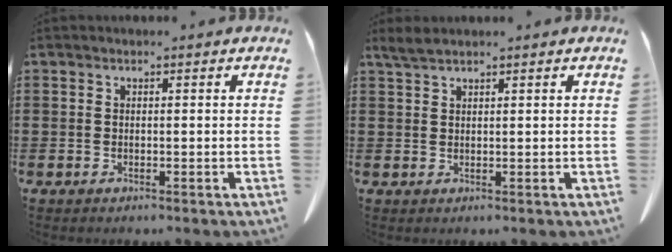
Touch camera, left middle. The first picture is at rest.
{"total": 2.0, "force": [1.6, 0.2, 1.2], "torque": [-0.027, 0.000, 0.030]}